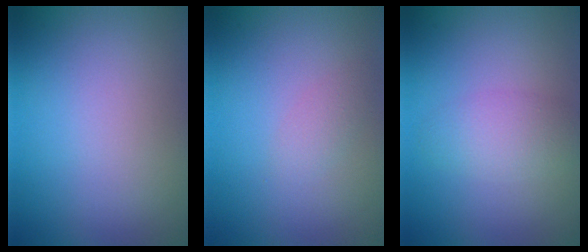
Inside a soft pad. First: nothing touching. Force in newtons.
{"total": 1.2, "press": 1.2, "slide": 0.1}
{"total": 2.8, "press": 2.8, "slide": 0.1}